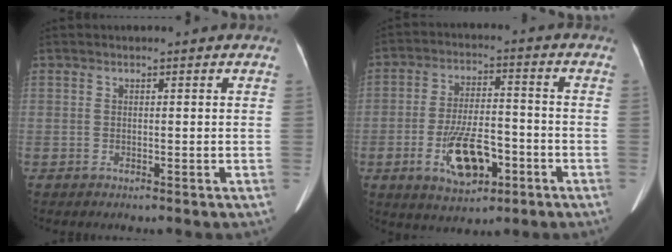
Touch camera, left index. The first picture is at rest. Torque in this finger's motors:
{"motor_torque": [1.18, 0.67, 0.41, 0.06]}